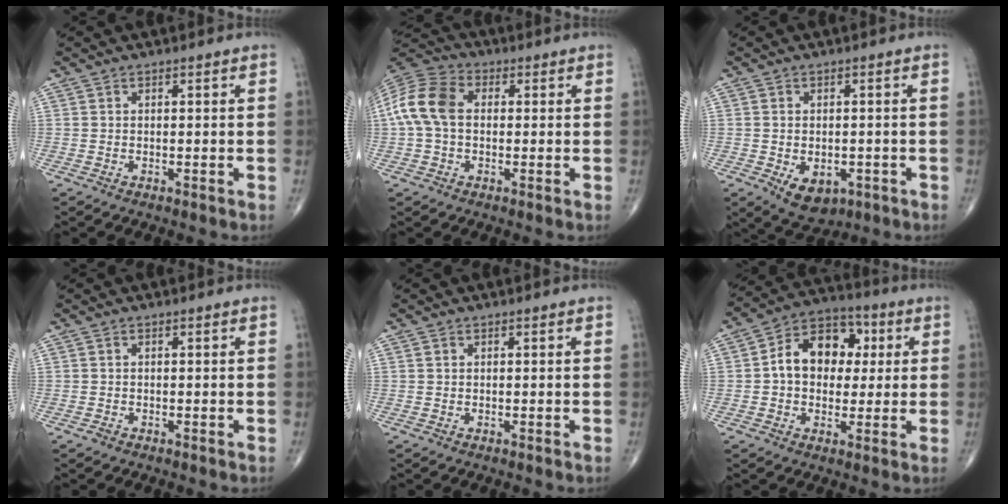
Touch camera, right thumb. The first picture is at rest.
{"total": 11.4, "force": [0.7, 7.7, 8.3], "torque": [-0.177, 0.032, 0.005]}
{"total": 6.9, "force": [-2.5, 4.6, 4.5], "torque": [-0.054, 0.004, -0.023]}
{"total": 0.6, "force": [-0.4, 0.4, 0.1], "torque": [0.003, 0.000, -0.009]}
{"total": 0.6, "force": [0.2, 0.5, 0.3], "torque": [-0.004, 0.001, 0.005]}
{"total": 12.9, "force": [1.7, 9.5, 8.5], "torque": [-0.095, 0.023, 0.018]}